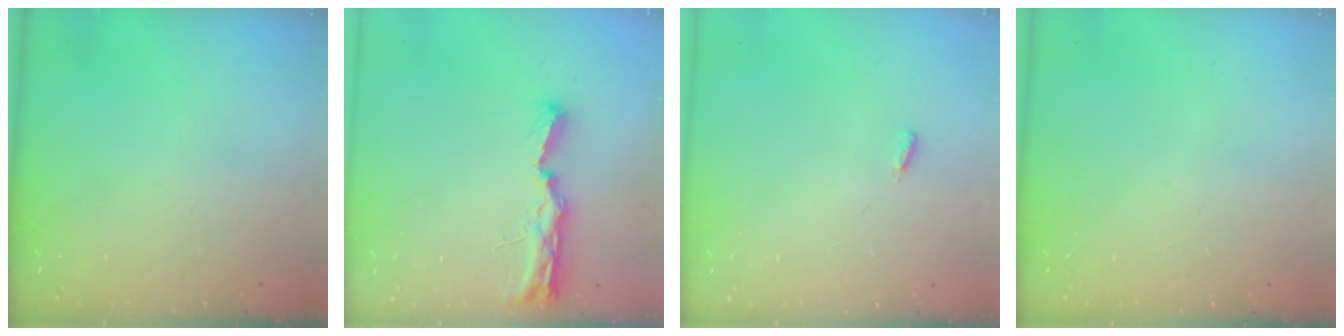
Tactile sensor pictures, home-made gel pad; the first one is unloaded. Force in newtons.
{"total": 8.8, "press": 8.7, "slide": 0.9}
{"total": 2.7, "press": 2.6, "slide": 0.9}
{"total": 0.0}